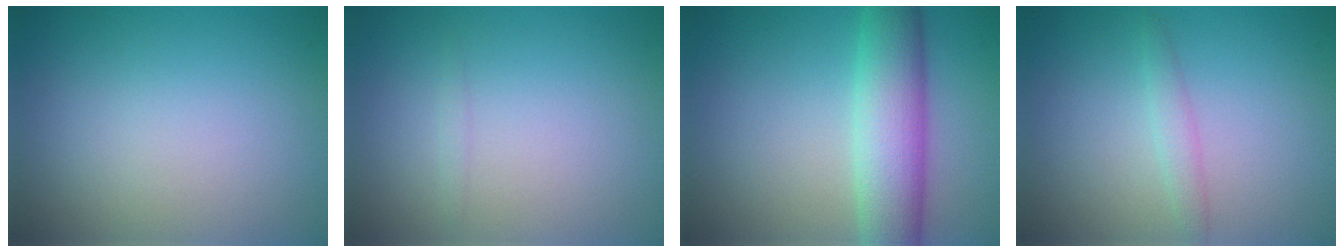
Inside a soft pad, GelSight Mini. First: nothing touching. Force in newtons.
{"total": 0.5, "press": 0.5, "slide": 0.0}
{"total": 6.7, "press": 6.7, "slide": 0.4}
{"total": 1.4, "press": 1.4, "slide": 0.0}